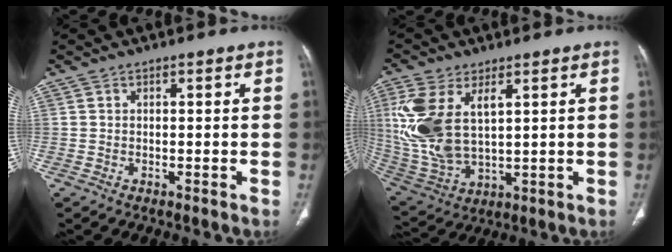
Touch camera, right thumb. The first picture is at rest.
{"total": 15.5, "force": [4.5, 8.2, 12.4], "torque": [-0.276, -0.010, 0.105]}